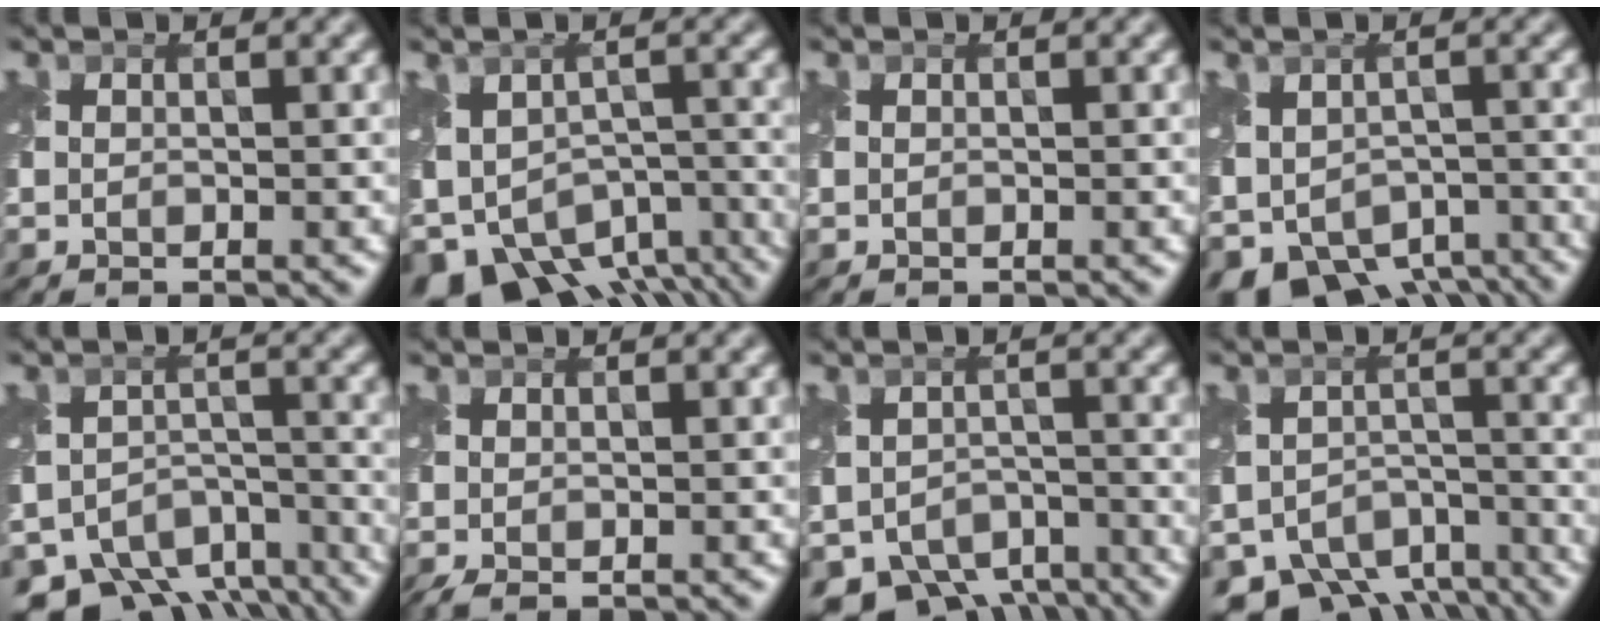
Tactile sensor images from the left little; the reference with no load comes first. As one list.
[{"total": 12.2, "force": [-8.1, 6.8, 6.0], "torque": [-0.114, -0.027, -0.101]}, {"total": 0.0}, {"total": 8.2, "force": [-4.5, 5.2, 4.5], "torque": [-0.086, -0.025, -0.062]}, {"total": 12.2, "force": [-9.8, 6.2, 3.6], "torque": [-0.050, -0.020, -0.125]}, {"total": 0.8, "force": [-0.2, 0.3, 0.7], "torque": [-0.022, -0.005, -0.003]}, {"total": 8.8, "force": [-6.5, 5.0, 3.1], "torque": [-0.055, -0.024, -0.093]}, {"total": 10.8, "force": [-8.6, 5.6, 3.4], "torque": [-0.049, -0.022, -0.113]}]